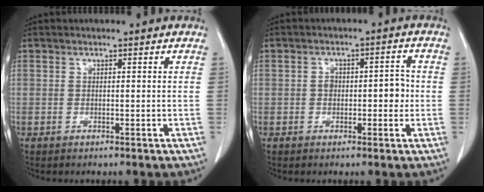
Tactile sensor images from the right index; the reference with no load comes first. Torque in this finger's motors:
{"motor_torque": [0.61, -0.34, 0.06, 0.05]}